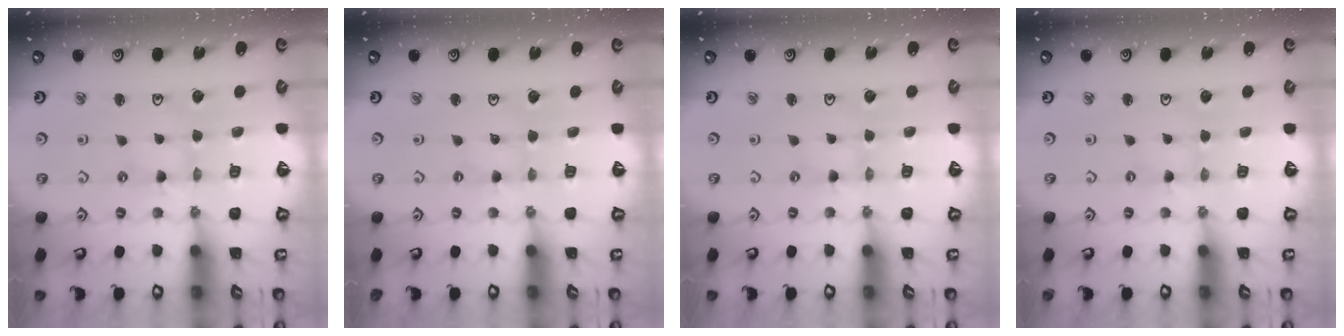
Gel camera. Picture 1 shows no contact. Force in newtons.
{"total": 0.8, "press": 0.7, "slide": 0.2}
{"total": 0.0}
{"total": 0.0}